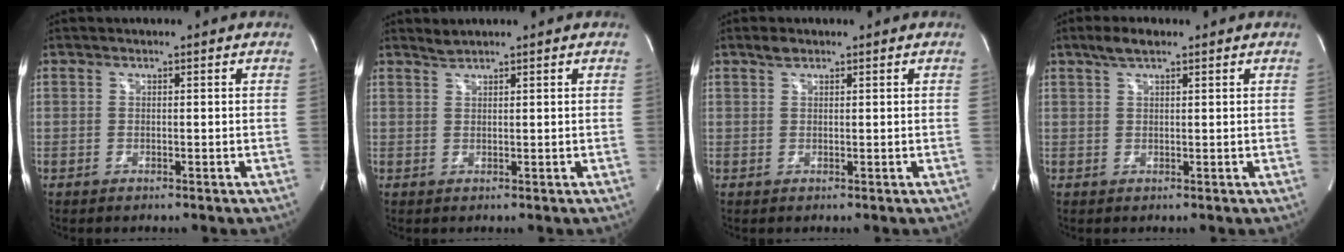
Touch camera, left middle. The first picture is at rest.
{"total": 1.1, "force": [1.1, -0.2, 0.0], "torque": [-0.005, 0.004, 0.027]}
{"total": 1.3, "force": [1.0, 0.6, 0.6], "torque": [-0.014, 0.006, 0.019]}
{"total": 3.1, "force": [2.2, 0.8, 2.1], "torque": [-0.047, 0.012, 0.041]}